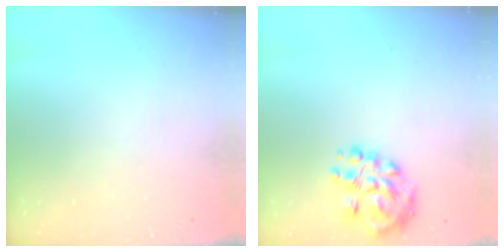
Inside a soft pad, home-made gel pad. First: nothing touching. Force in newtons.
{"total": 12.0, "press": 11.6, "slide": 2.9}